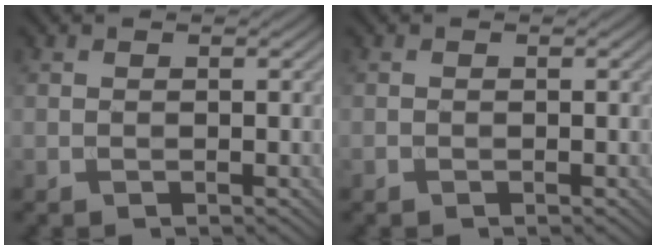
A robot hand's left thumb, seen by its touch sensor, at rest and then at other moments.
{"total": 0.0}